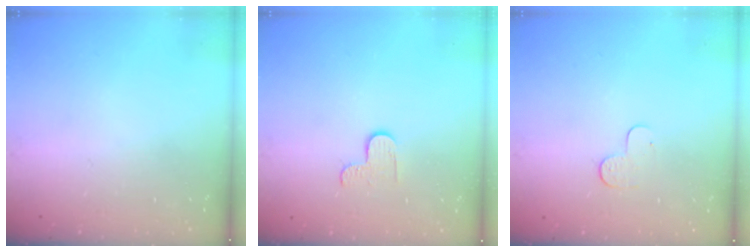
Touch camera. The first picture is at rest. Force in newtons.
{"total": 2.9, "press": 2.9, "slide": 0.3}
{"total": 3.1, "press": 3.1, "slide": 0.3}